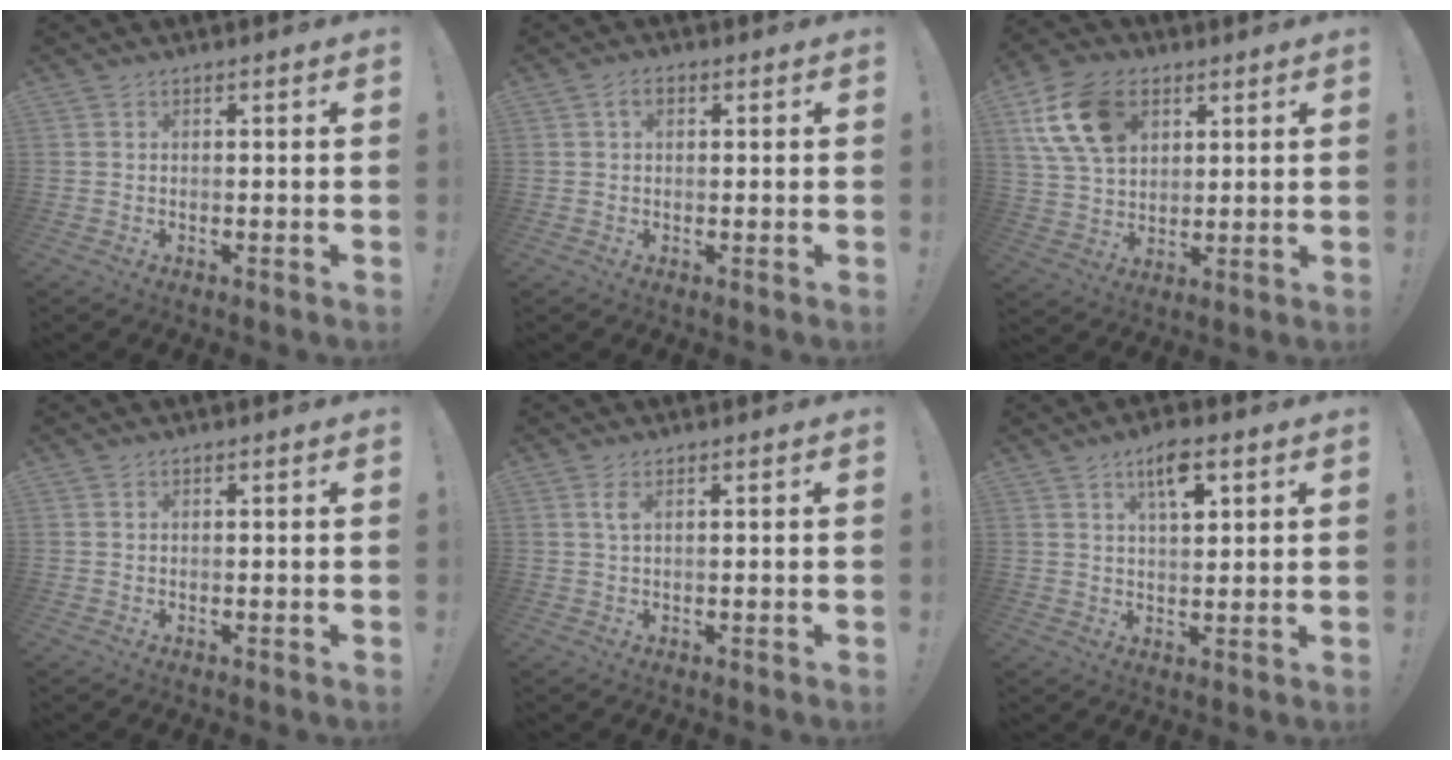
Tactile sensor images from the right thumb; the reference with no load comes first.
{"total": 2.9, "force": [1.0, 2.1, 1.9], "torque": [-0.036, 0.008, 0.017]}
{"total": 15.9, "force": [6.8, 10.9, 9.4], "torque": [-0.167, -0.016, 0.132]}
{"total": 0.0}
{"total": 2.2, "force": [0.8, 0.5, 2.0], "torque": [-0.037, 0.000, 0.012]}
{"total": 7.7, "force": [3.8, 3.1, 6.0], "torque": [-0.085, -0.011, 0.059]}